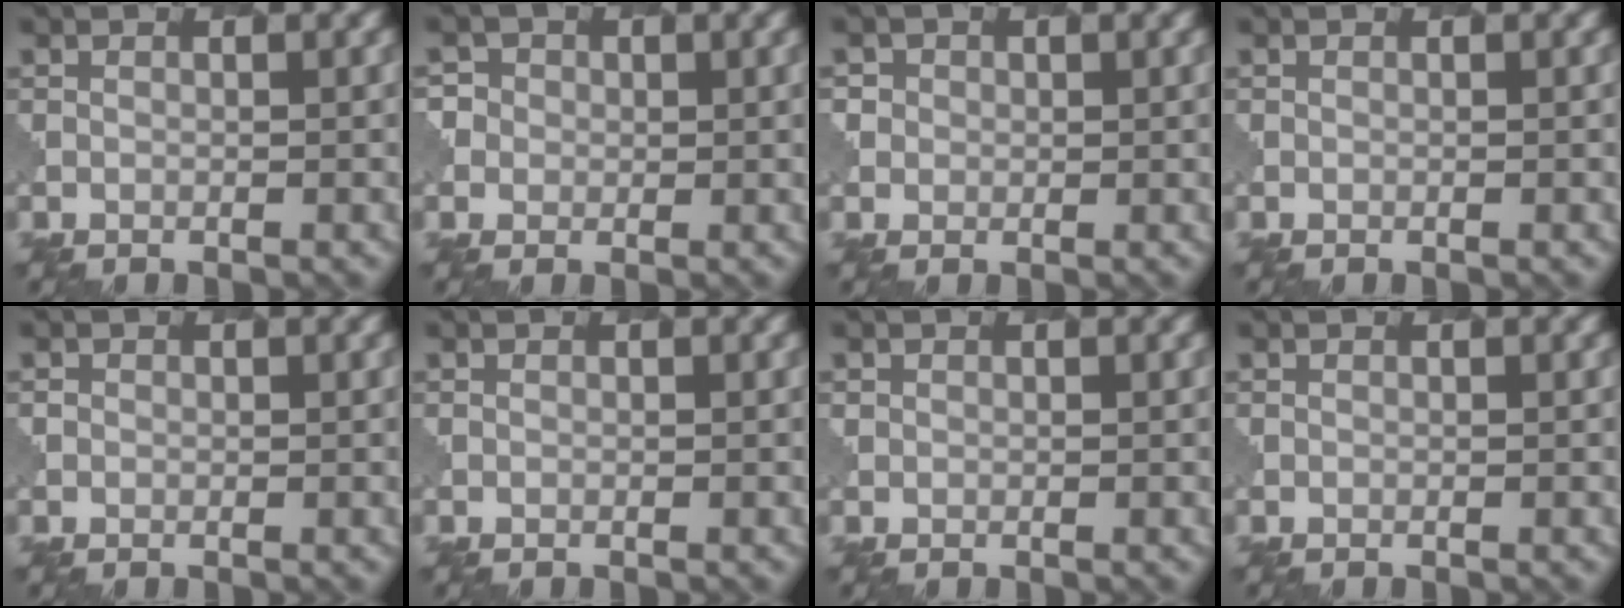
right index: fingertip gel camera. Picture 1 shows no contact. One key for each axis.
{"total": 3.3, "fx": 0.9, "fy": 3.1, "fz": 0.7, "tx": 0.007, "ty": 0.025, "tz": -0.012}
{"total": 2.0, "fx": 0.8, "fy": 1.8, "fz": 0.1, "tx": 0.009, "ty": 0.006, "tz": -0.002}
{"total": 0.0}
{"total": 0.7, "fx": 0.0, "fy": 0.7, "fz": -0.2, "tx": 0.008, "ty": -0.002, "tz": -0.002}
{"total": 0.0}
{"total": 0.8, "fx": 0.2, "fy": 0.7, "fz": 0.1, "tx": 0.003, "ty": -0.002, "tz": 0.003}
{"total": 0.0}